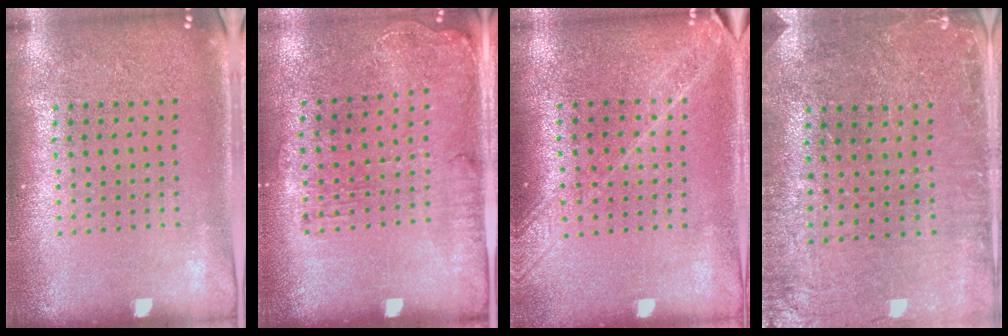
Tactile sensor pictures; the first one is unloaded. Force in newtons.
{"total": 1.3, "press": 1.2, "slide": 0.6}
{"total": 1.7, "press": 1.4, "slide": 0.9}
{"total": 0.7, "press": 0.7, "slide": 0.2}